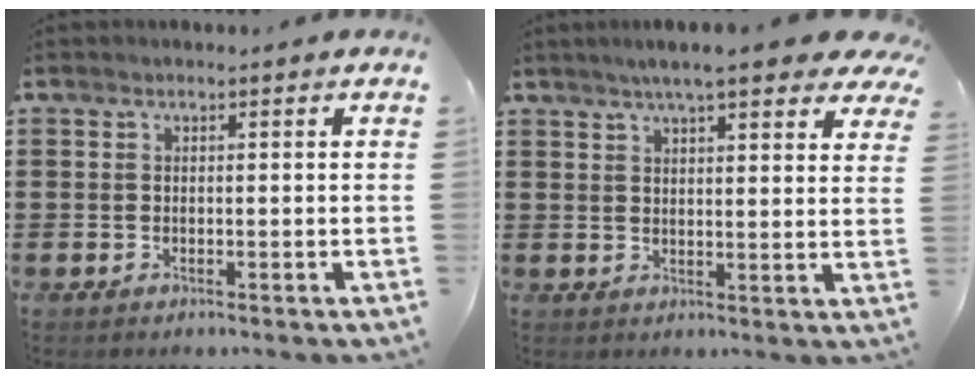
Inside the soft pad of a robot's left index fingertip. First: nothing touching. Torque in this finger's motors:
{"motor_torque": [2.14, 0.00, 0.94, 0.11]}